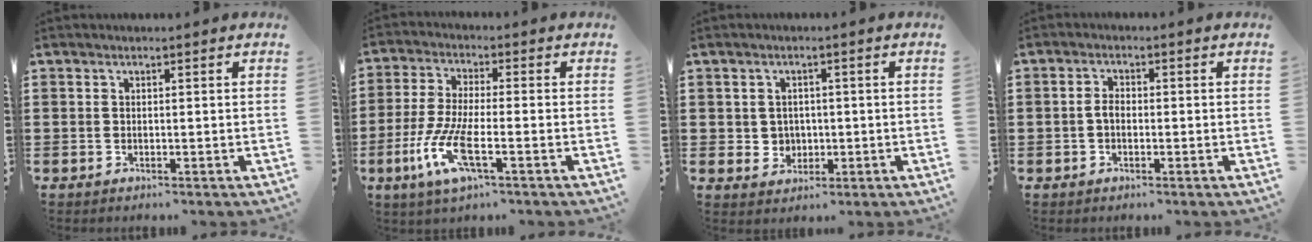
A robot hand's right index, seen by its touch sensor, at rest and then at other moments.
{"total": 8.4, "force": [-3.6, 2.0, 7.3], "torque": [-0.173, -0.018, -0.072]}
{"total": 2.7, "force": [0.1, 2.6, 0.7], "torque": [-0.025, 0.009, -0.001]}
{"total": 2.0, "force": [-0.5, 1.1, 1.6], "torque": [-0.039, 0.000, -0.012]}